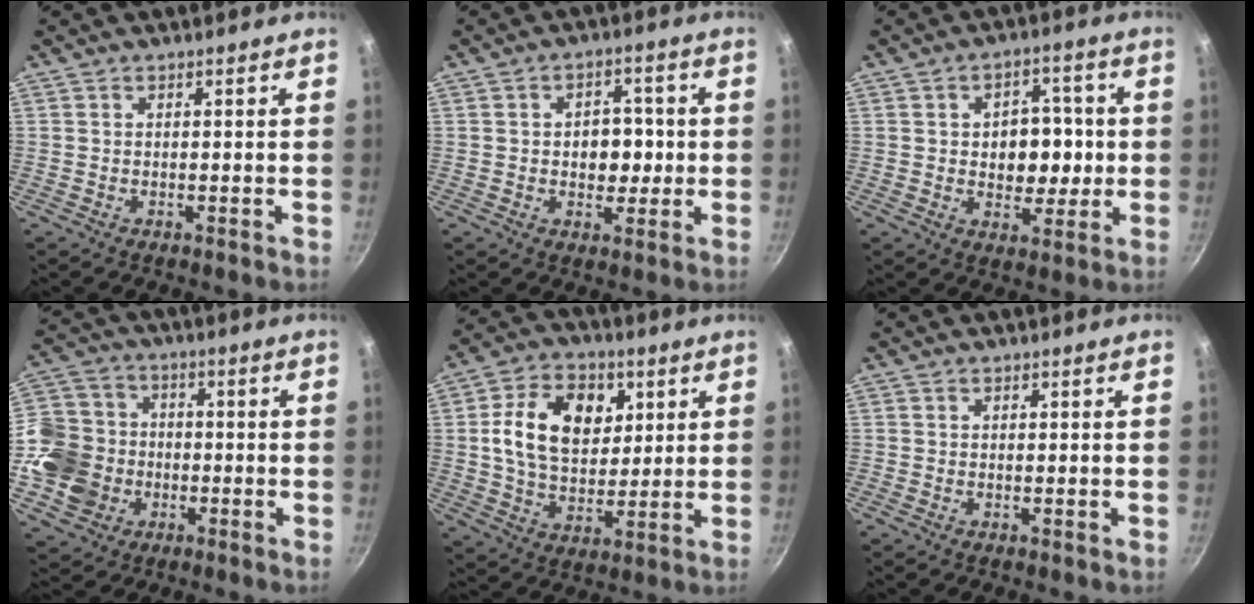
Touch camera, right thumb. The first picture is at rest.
{"total": 6.8, "force": [-0.1, 5.0, 4.6], "torque": [-0.030, 0.004, -0.003]}
{"total": 9.8, "force": [0.2, 7.1, 6.8], "torque": [-0.050, 0.005, 0.004]}
{"total": 14.4, "force": [-3.1, 12.6, 6.2], "torque": [-0.102, 0.036, -0.061]}
{"total": 15.8, "force": [4.0, 11.1, 10.4], "torque": [-0.150, -0.004, 0.061]}
{"total": 0.0}